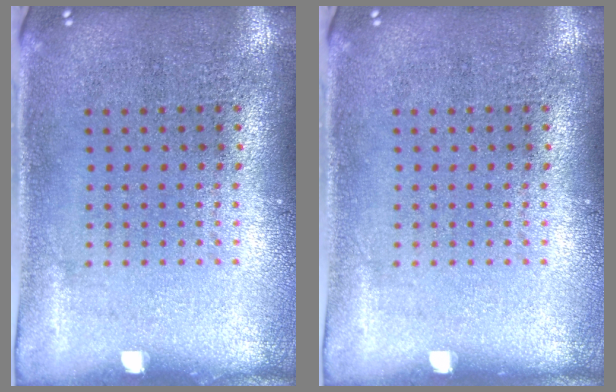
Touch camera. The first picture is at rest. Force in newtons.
{"total": 0.0}